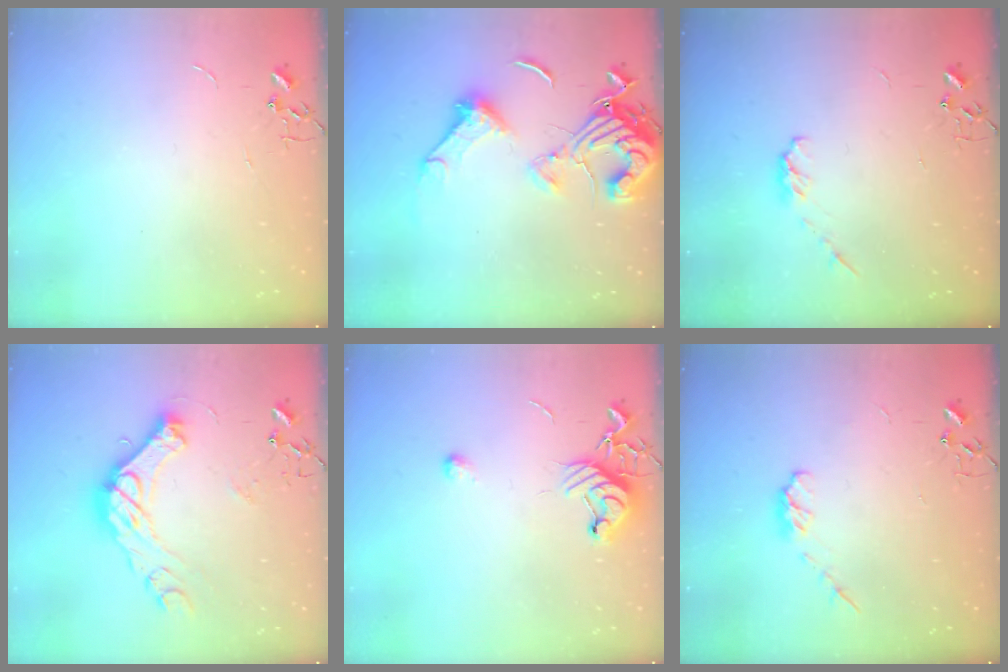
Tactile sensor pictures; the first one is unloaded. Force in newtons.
{"total": 16.3, "press": 16.2, "slide": 1.7}
{"total": 4.6, "press": 4.5, "slide": 0.7}
{"total": 17.7, "press": 17.6, "slide": 1.6}
{"total": 9.7, "press": 9.6, "slide": 1.4}
{"total": 5.8, "press": 5.8, "slide": 0.4}